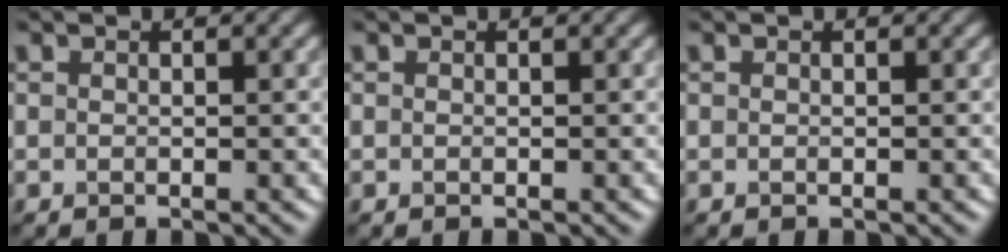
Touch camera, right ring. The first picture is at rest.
{"total": 0.0}
{"total": 0.0}